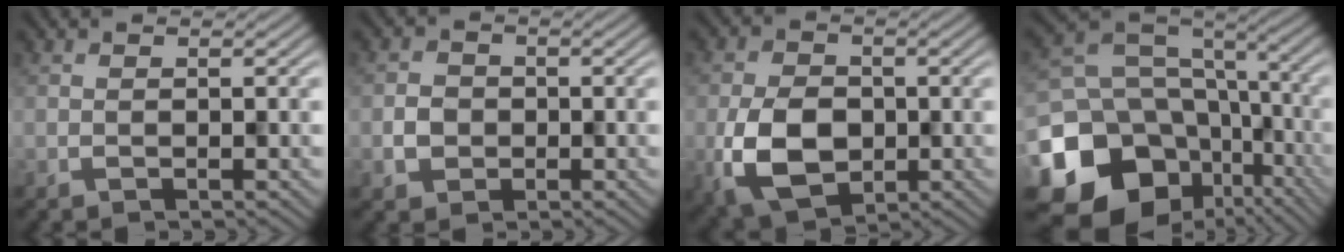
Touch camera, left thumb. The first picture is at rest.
{"total": 2.1, "force": [-0.5, 2.1, 0.3], "torque": [-0.004, -0.002, -0.011]}
{"total": 8.2, "force": [-2.1, 5.8, 5.4], "torque": [-0.119, -0.017, -0.042]}
{"total": 19.5, "force": [-7.7, 15.6, 8.8], "torque": [-0.202, -0.035, -0.098]}